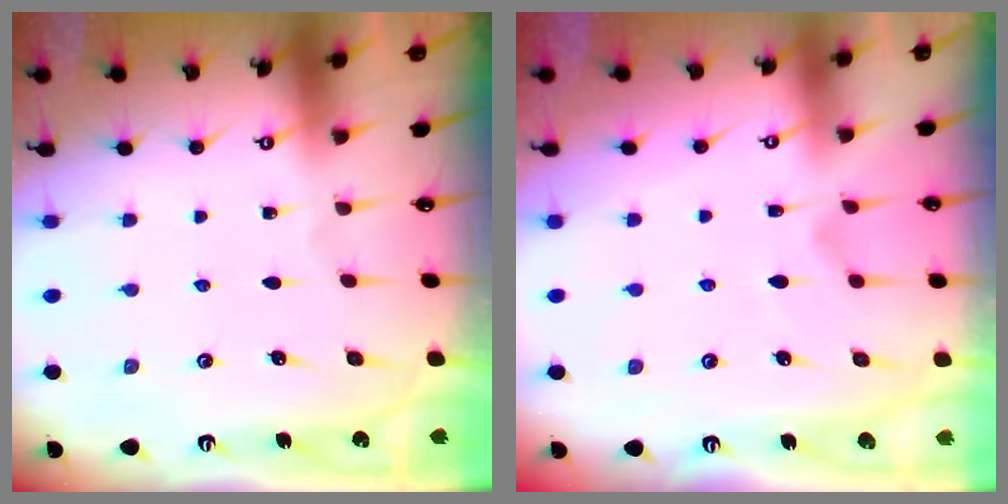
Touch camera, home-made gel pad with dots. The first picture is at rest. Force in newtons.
{"total": 1.2, "press": 0.2, "slide": 1.2}